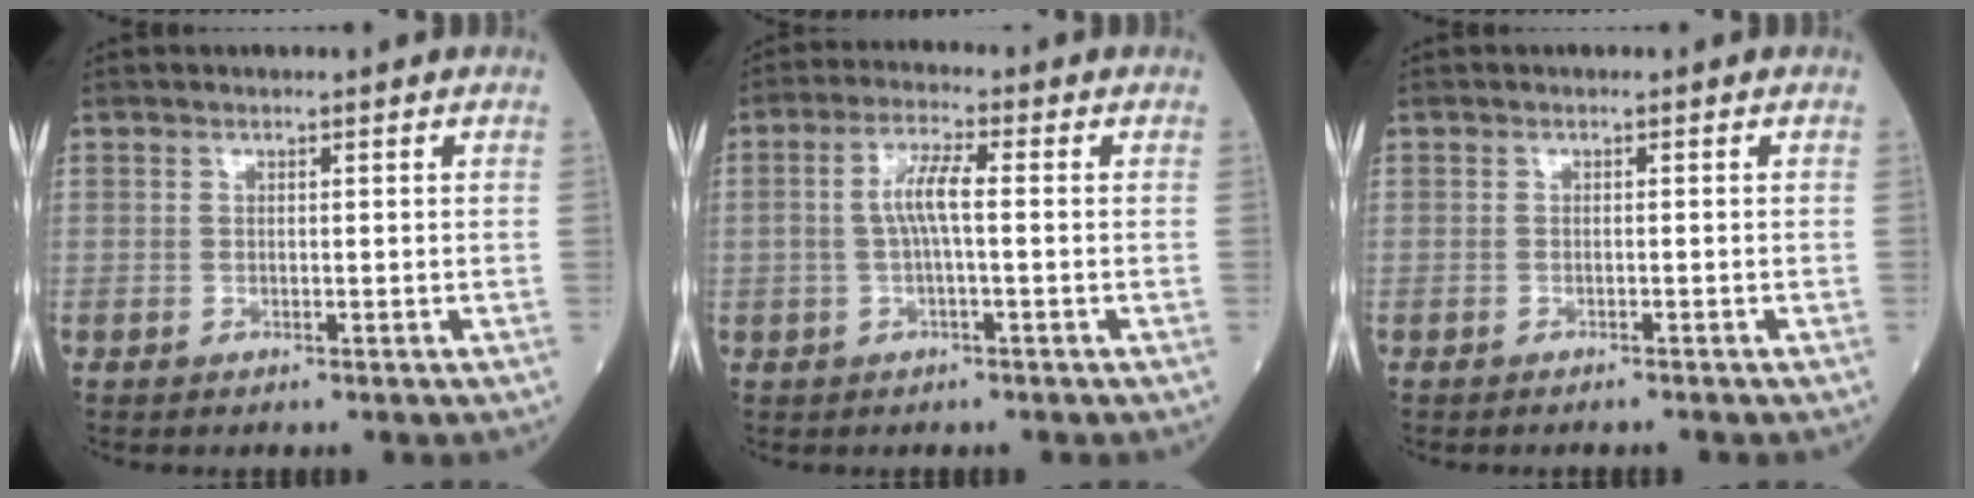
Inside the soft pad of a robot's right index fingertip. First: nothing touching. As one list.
[{"total": 4.9, "force": [0.1, 0.8, 4.8], "torque": [-0.102, 0.012, 0.003]}, {"total": 1.3, "force": [-1.3, -0.2, 0.4], "torque": [-0.006, 0.001, -0.014]}]